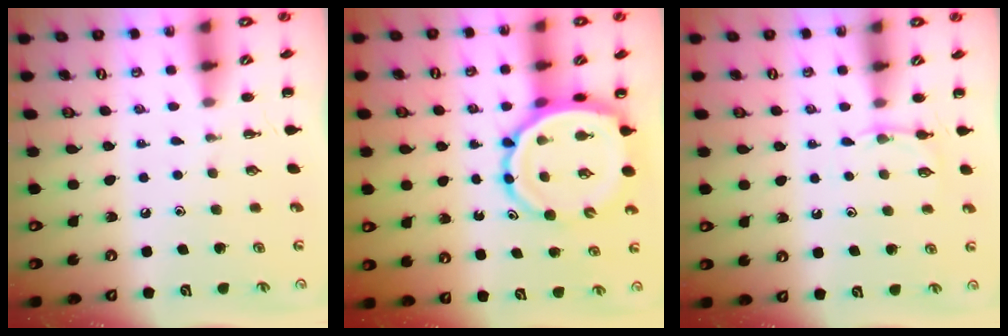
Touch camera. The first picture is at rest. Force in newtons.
{"total": 12.2, "press": 11.7, "slide": 3.7}
{"total": 4.2, "press": 4.0, "slide": 1.3}